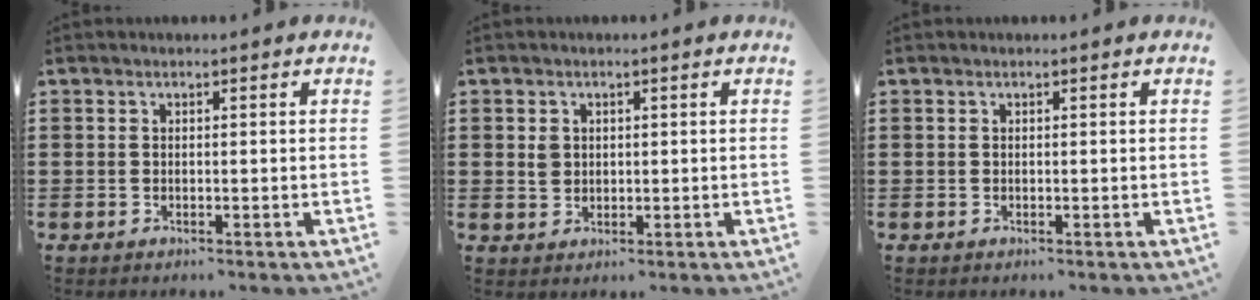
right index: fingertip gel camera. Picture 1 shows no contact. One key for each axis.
{"total": 1.9, "fx": 0.4, "fy": 1.6, "fz": 0.9, "tx": -0.022, "ty": 0.008, "tz": 0.007}
{"total": 0.0}